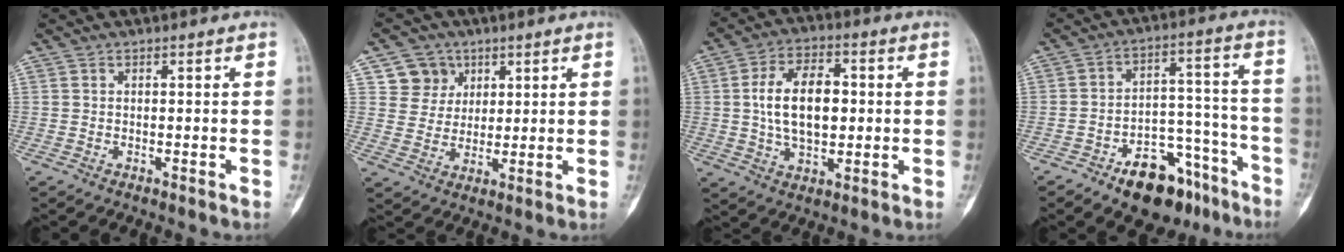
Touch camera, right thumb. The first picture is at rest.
{"total": 6.8, "force": [3.2, 5.9, 1.0], "torque": [0.014, -0.015, 0.059]}
{"total": 12.6, "force": [0.8, 7.5, 10.2], "torque": [-0.159, 0.010, 0.014]}
{"total": 15.0, "force": [-9.9, 7.8, 8.1], "torque": [-0.076, 0.088, -0.146]}